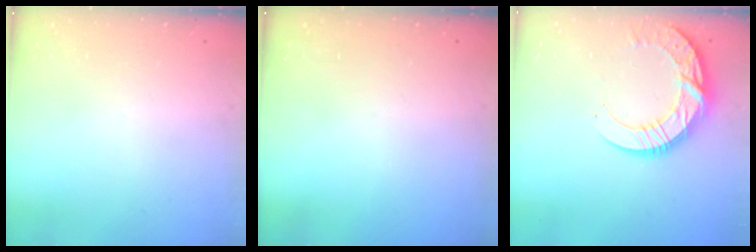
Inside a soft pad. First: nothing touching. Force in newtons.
{"total": 0.0}
{"total": 14.6, "press": 14.6, "slide": 1.2}